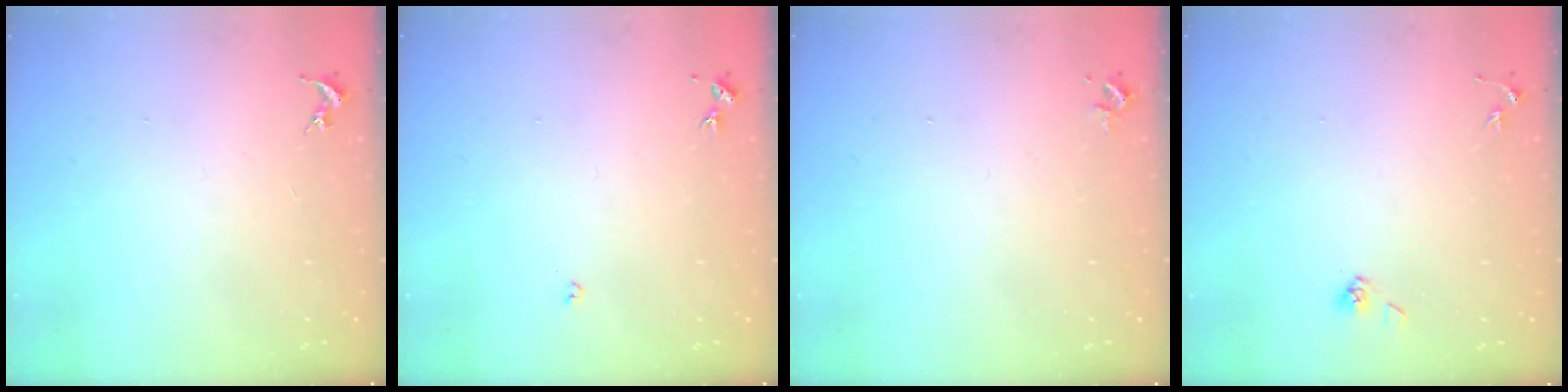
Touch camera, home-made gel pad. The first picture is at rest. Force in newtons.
{"total": 2.7, "press": 2.7, "slide": 0.5}
{"total": 2.4, "press": 2.4, "slide": 0.3}
{"total": 3.9, "press": 3.5, "slide": 1.7}